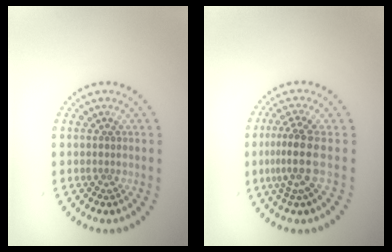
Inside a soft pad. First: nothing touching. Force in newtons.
{"total": 3.2, "press": 2.4, "slide": 2.1}